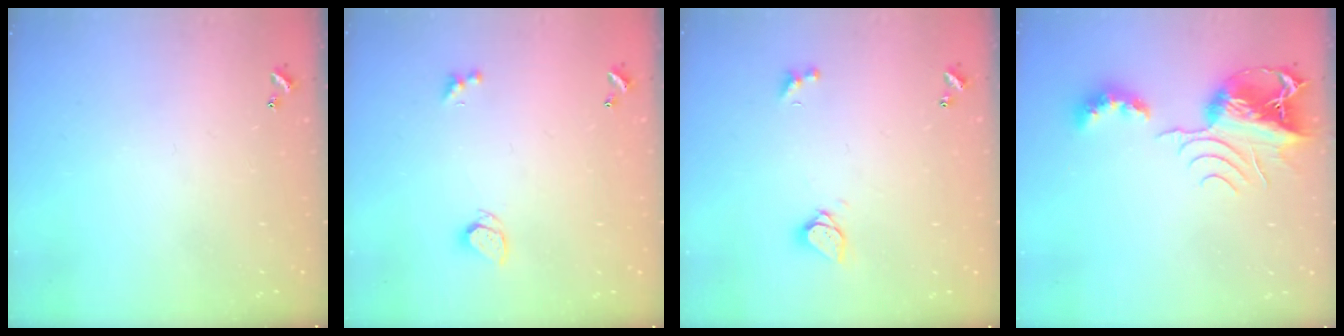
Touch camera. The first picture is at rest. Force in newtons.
{"total": 0.9, "press": 0.8, "slide": 0.3}
{"total": 2.4, "press": 2.4, "slide": 0.3}
{"total": 11.3, "press": 11.2, "slide": 1.1}